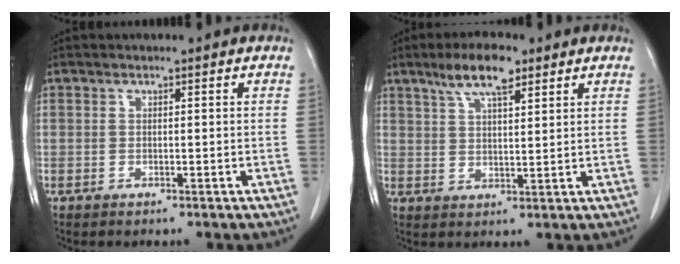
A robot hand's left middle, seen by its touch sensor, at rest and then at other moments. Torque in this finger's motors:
{"motor_torque": [0.73, -0.57, 0.09, 0.05]}